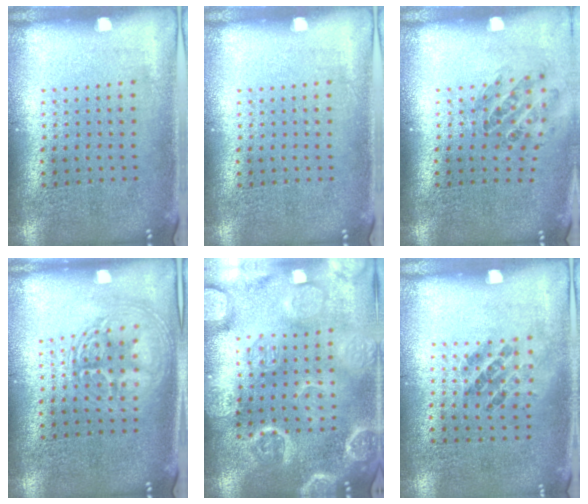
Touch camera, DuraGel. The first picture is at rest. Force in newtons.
{"total": 0.0}
{"total": 0.9, "press": 0.8, "slide": 0.1}
{"total": 2.9, "press": 2.9, "slide": 0.4}
{"total": 3.9, "press": 3.9, "slide": 0.4}
{"total": 1.1, "press": 0.7, "slide": 0.9}